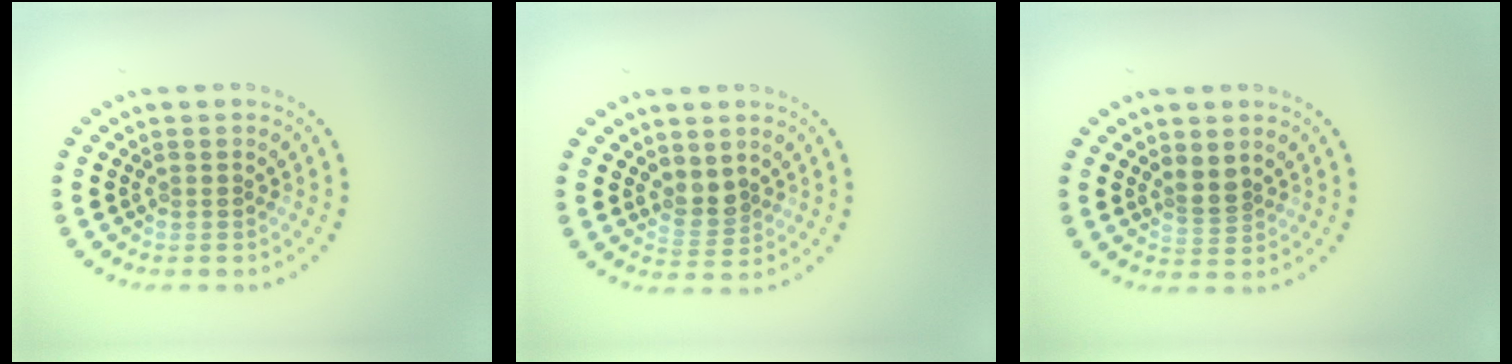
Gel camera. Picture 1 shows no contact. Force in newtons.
{"total": 2.0, "press": 1.5, "slide": 1.3}
{"total": 1.7, "press": 1.2, "slide": 1.1}